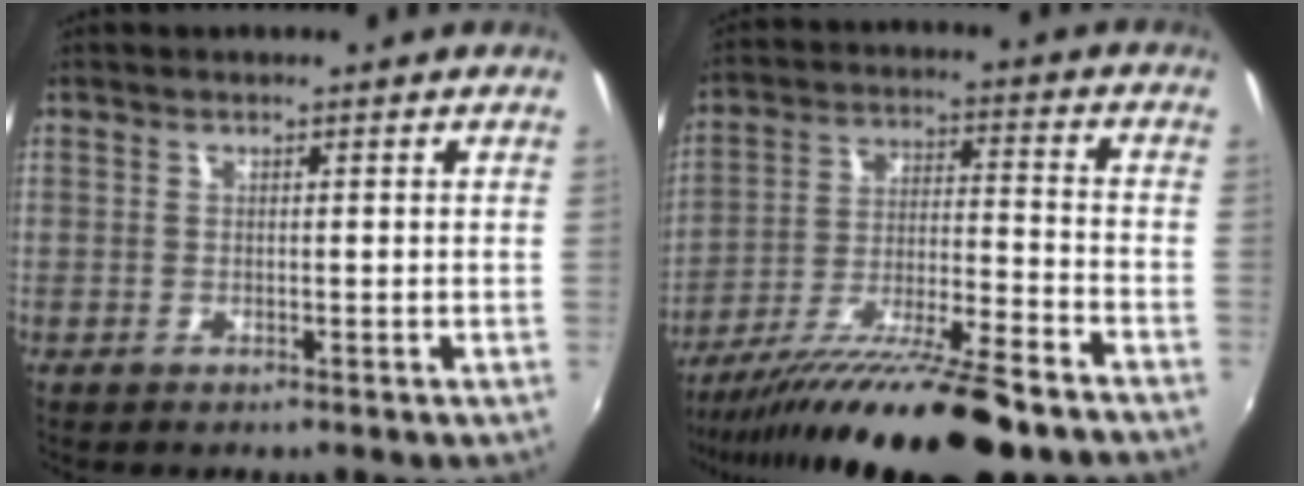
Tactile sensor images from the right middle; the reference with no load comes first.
{"total": 20.2, "force": [-15.8, 1.7, 12.5], "torque": [-0.229, -0.043, -0.262]}